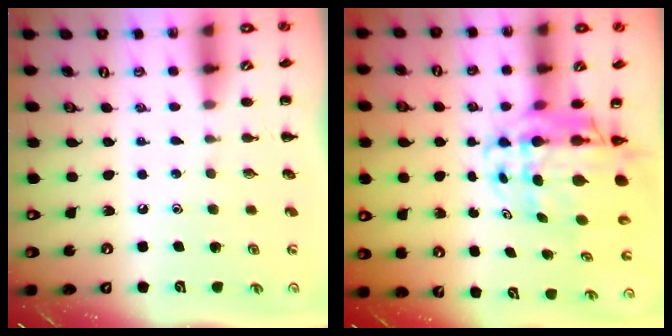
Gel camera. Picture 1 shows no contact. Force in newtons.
{"total": 9.5, "press": 9.0, "slide": 3.0}